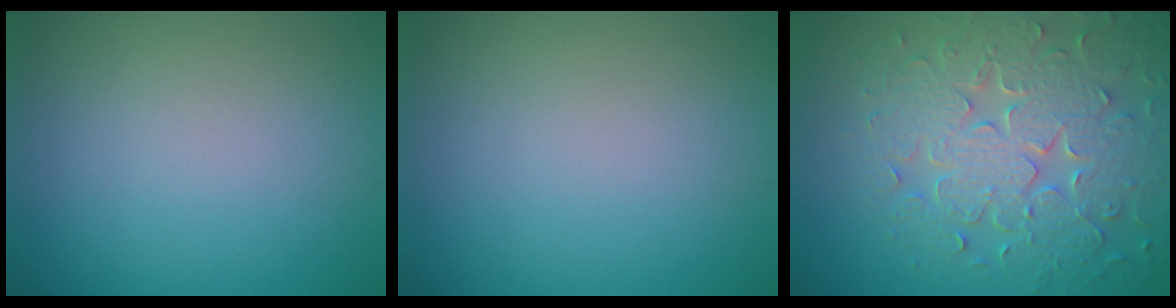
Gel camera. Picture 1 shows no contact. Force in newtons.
{"total": 0.0}
{"total": 8.1, "press": 6.2, "slide": 5.1}